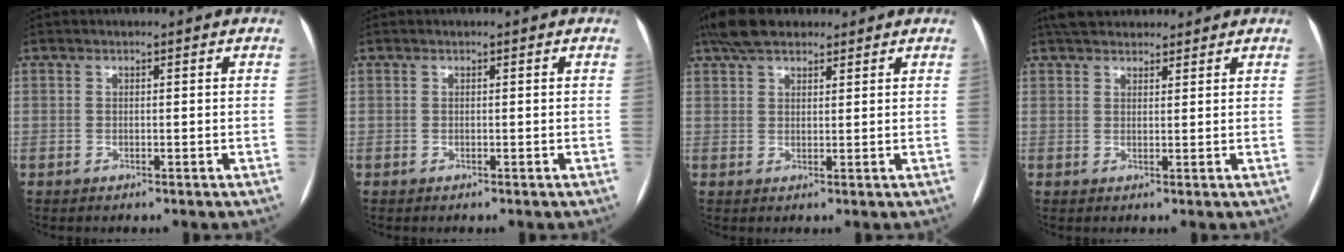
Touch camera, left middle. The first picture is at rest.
{"total": 0.0}
{"total": 6.6, "force": [5.1, 2.9, 3.0], "torque": [-0.058, 0.030, 0.093]}
{"total": 7.4, "force": [6.5, 2.7, 2.5], "torque": [-0.031, 0.034, 0.103]}